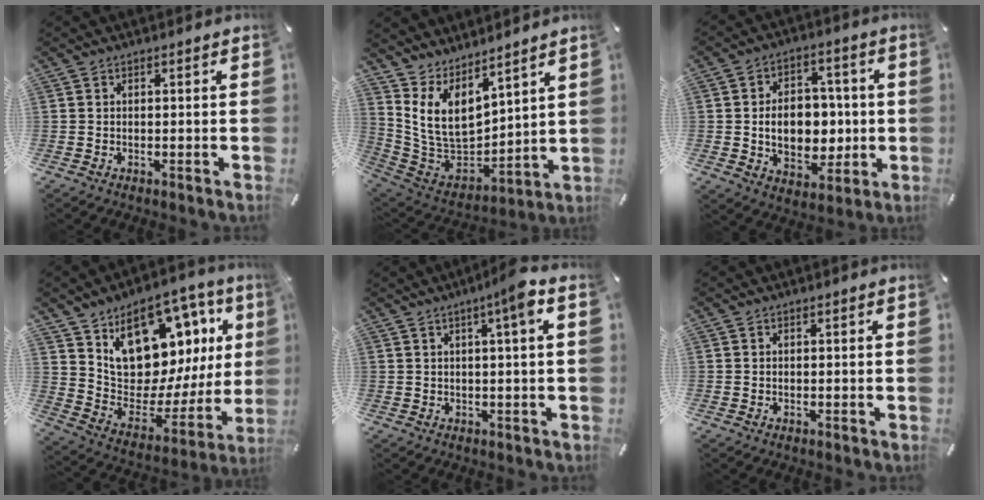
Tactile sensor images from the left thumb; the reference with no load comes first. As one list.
[{"total": 11.4, "force": [6.0, 7.7, 6.0], "torque": [-0.135, -0.060, 0.123]}, {"total": 12.4, "force": [-0.6, 9.2, 8.3], "torque": [-0.117, 0.009, -0.007]}, {"total": 16.6, "force": [10.9, 9.9, 7.6], "torque": [-0.108, -0.103, 0.193]}, {"total": 6.0, "force": [2.2, 0.1, 5.5], "torque": [-0.085, -0.010, 0.030]}, {"total": 0.0}]